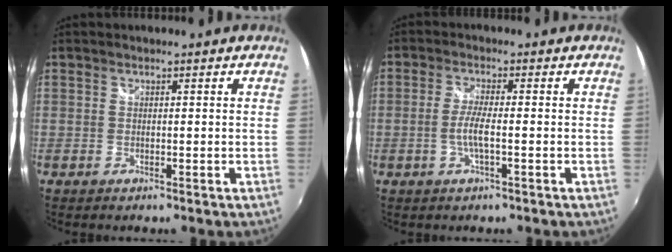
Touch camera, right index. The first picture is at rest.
{"total": 4.0, "force": [-1.1, 0.2, 3.8], "torque": [-0.078, -0.003, -0.022]}